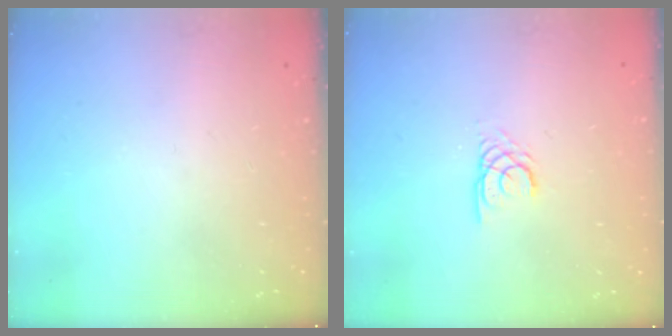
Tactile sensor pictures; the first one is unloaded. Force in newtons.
{"total": 2.0, "press": 2.0, "slide": 0.1}